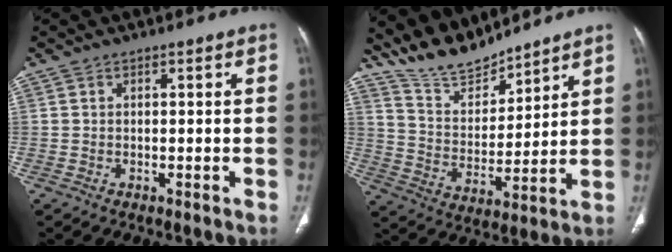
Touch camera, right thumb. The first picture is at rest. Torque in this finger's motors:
{"motor_torque": [-0.48, 0.51, -0.41, 0.71, 0.01]}